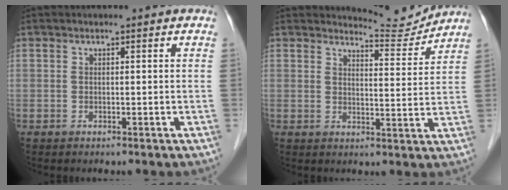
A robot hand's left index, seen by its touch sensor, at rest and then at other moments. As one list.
[{"total": 5.3, "force": [5.2, -0.2, -1.0], "torque": [0.000, -0.021, 0.073]}]